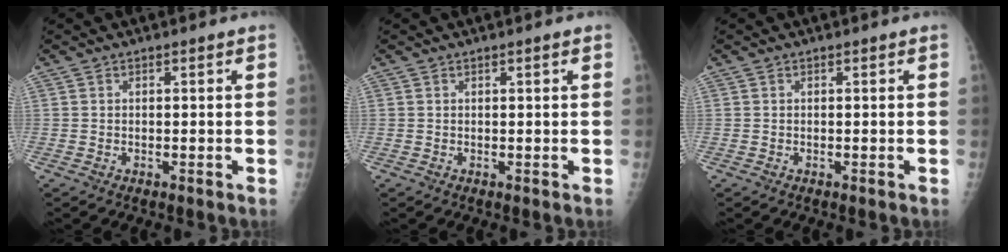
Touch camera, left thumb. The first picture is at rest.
{"total": 0.8, "force": [0.4, 0.0, 0.7], "torque": [-0.011, 0.001, 0.005]}
{"total": 0.0}